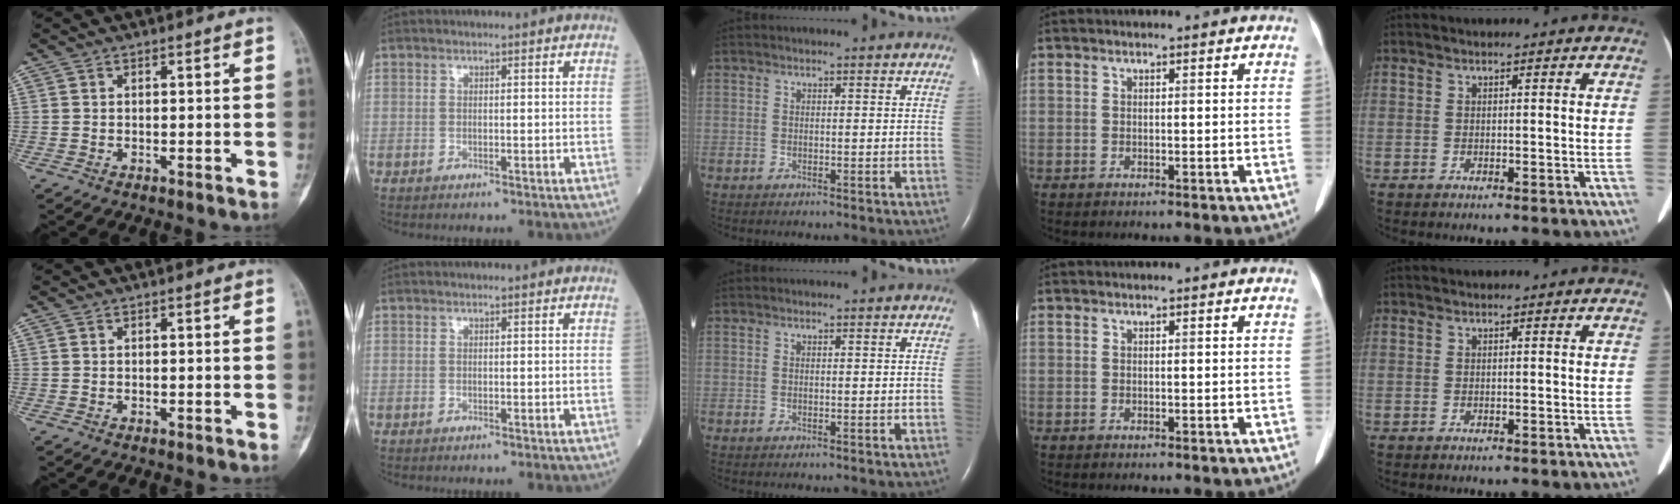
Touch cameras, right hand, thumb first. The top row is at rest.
{}